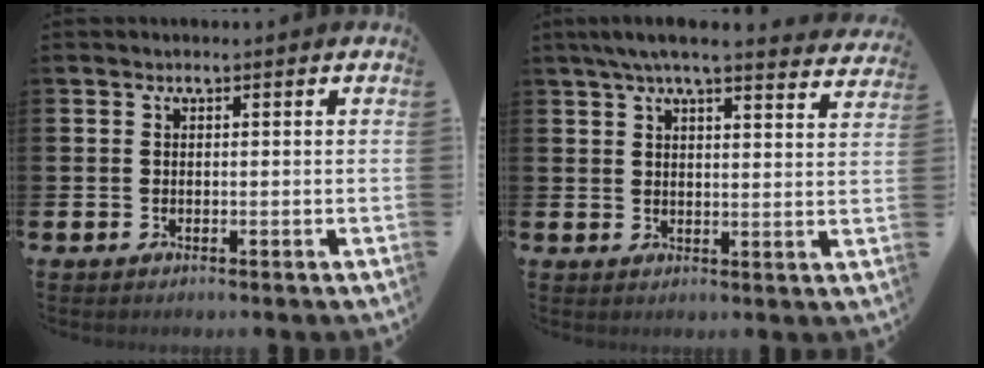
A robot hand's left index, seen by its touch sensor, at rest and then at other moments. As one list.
[{"total": 5.7, "force": [5.3, 0.3, 2.2], "torque": [-0.055, -0.015, 0.094]}]